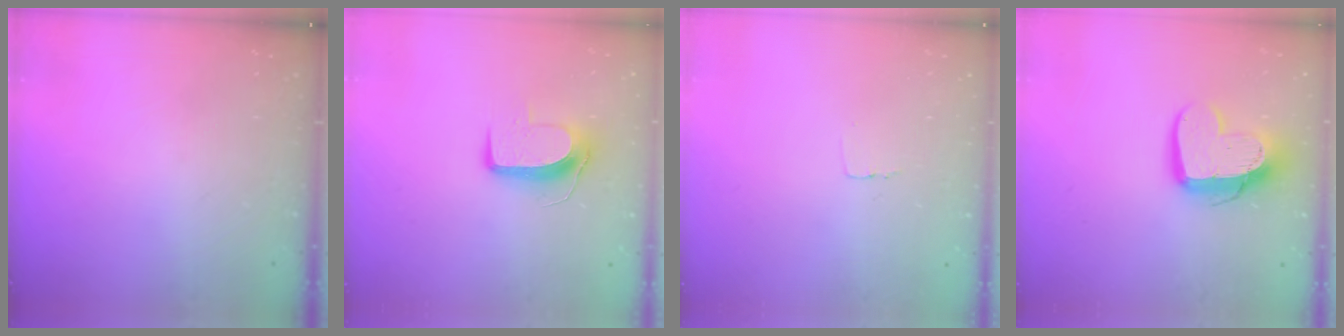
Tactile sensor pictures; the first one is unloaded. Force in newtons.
{"total": 9.6, "press": 9.6, "slide": 0.3}
{"total": 2.6, "press": 2.6, "slide": 0.1}
{"total": 13.5, "press": 13.5, "slide": 1.1}